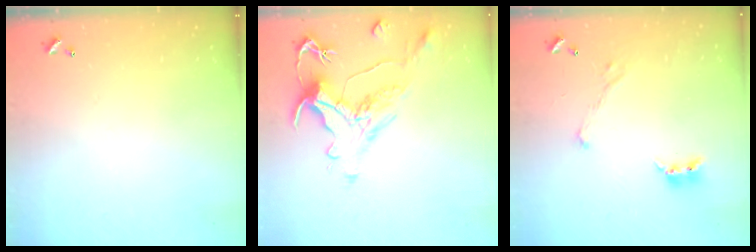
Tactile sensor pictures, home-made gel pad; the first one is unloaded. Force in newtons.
{"total": 1.3, "press": 0.1, "slide": 1.3}
{"total": 1.8, "press": 1.6, "slide": 0.9}